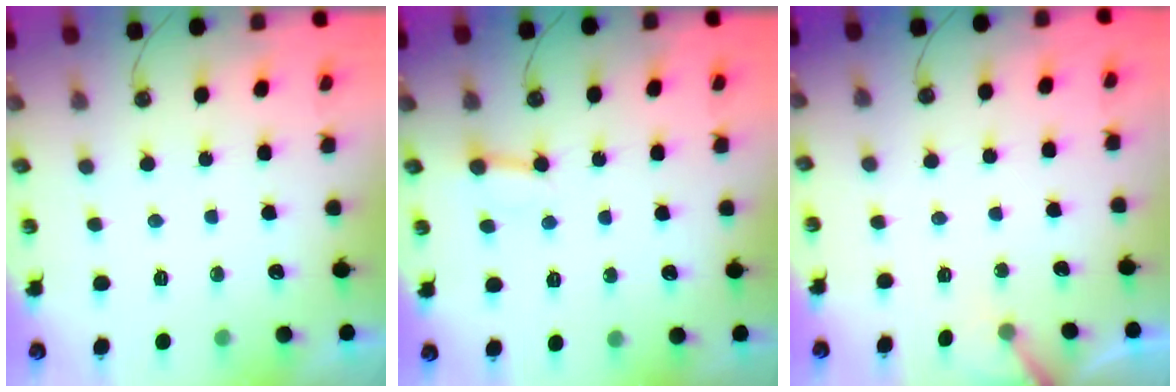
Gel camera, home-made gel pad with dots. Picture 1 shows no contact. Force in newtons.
{"total": 4.0, "press": 3.9, "slide": 0.4}
{"total": 4.0, "press": 3.9, "slide": 0.3}